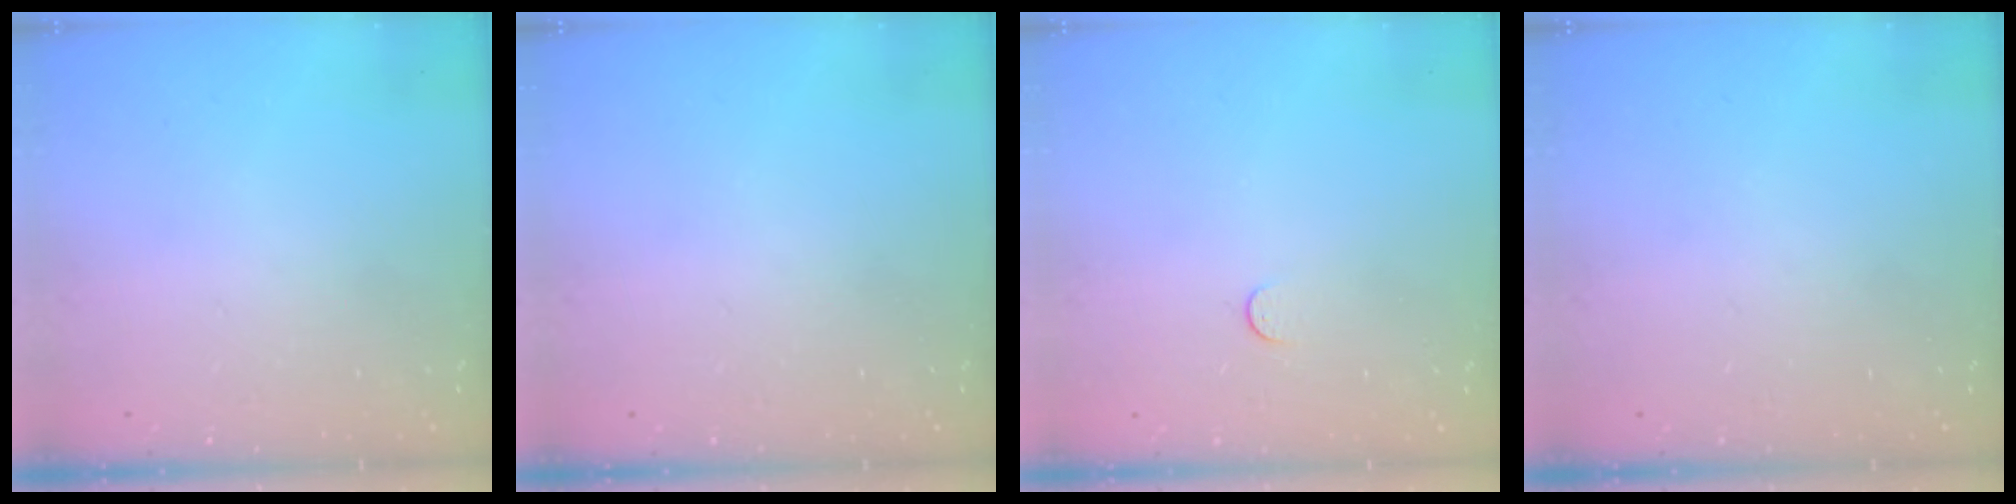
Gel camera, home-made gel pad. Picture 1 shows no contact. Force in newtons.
{"total": 0.0}
{"total": 3.0, "press": 3.0, "slide": 0.3}
{"total": 0.0}